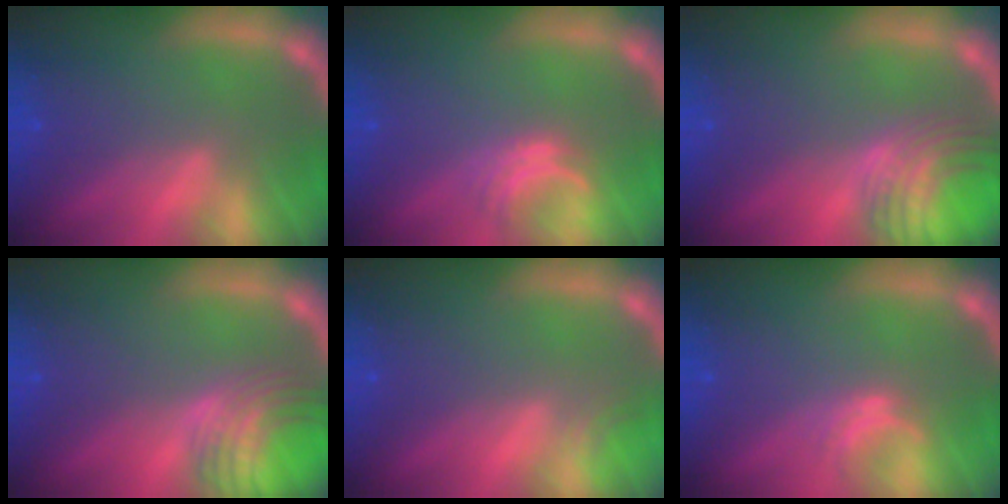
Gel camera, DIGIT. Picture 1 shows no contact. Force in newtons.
{"total": 2.5}
{"total": 7.5}
{"total": 7.0}
{"total": 0.9}
{"total": 1.5}